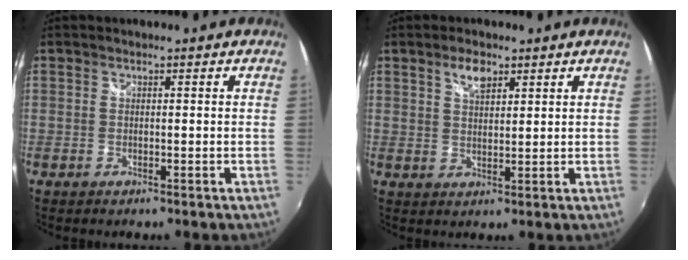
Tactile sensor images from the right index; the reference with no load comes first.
{"total": 4.0, "force": [2.5, 1.8, 2.6], "torque": [-0.043, 0.007, 0.046]}